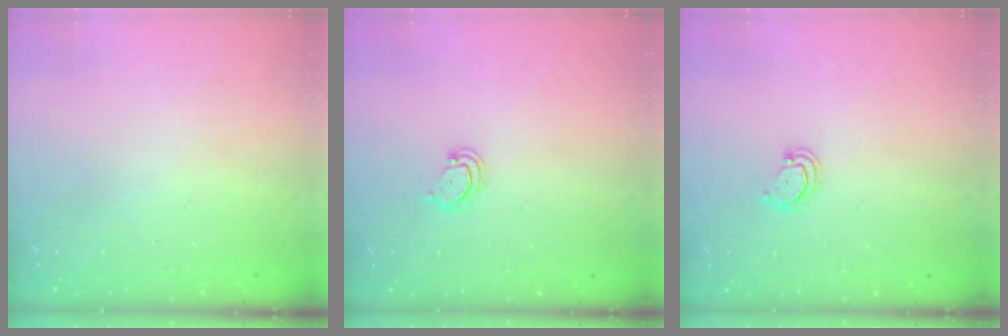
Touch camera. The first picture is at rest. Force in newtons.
{"total": 2.6, "press": 2.6, "slide": 0.3}
{"total": 2.6, "press": 2.6, "slide": 0.3}